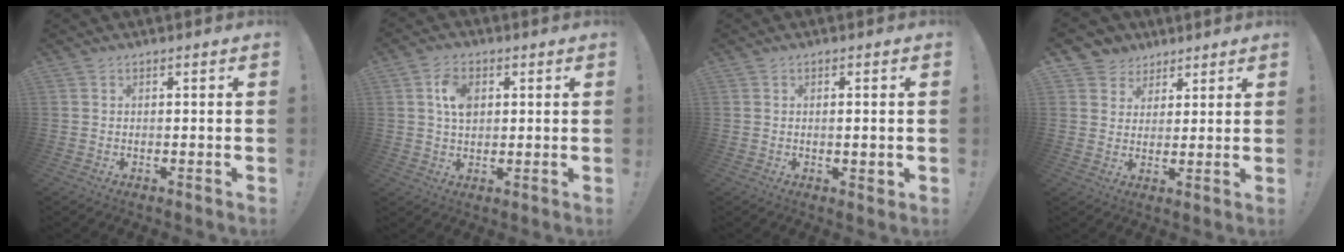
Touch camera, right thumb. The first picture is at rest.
{"total": 7.0, "force": [1.8, 4.8, 4.8], "torque": [-0.074, 0.004, 0.033]}
{"total": 1.8, "force": [0.1, 0.5, 1.7], "torque": [-0.020, -0.004, 0.000]}
{"total": 6.0, "force": [3.2, 5.1, 0.4], "torque": [-0.011, -0.021, 0.067]}